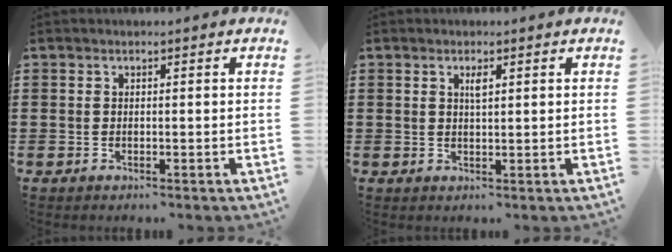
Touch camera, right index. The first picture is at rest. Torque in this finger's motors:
{"motor_torque": [0.31, -0.29, 0.00, 0.06]}